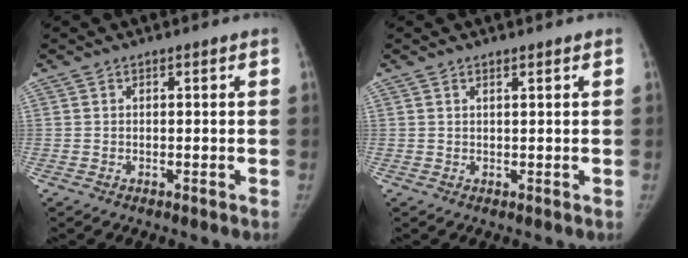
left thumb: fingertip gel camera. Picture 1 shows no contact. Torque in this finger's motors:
{"motor_torque": [-0.09, -0.09, 0.18, 0.80, -0.02]}